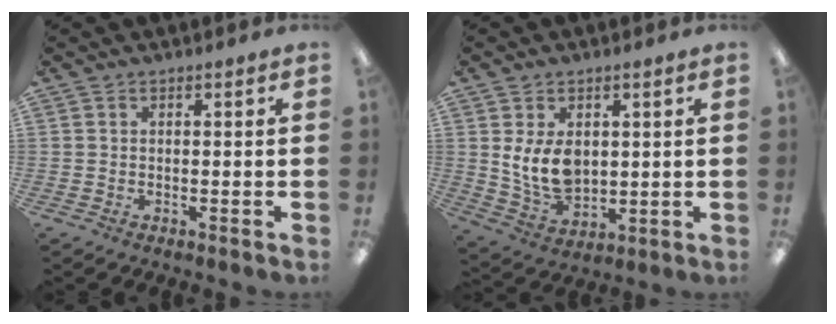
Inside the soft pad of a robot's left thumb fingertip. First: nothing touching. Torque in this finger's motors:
{"motor_torque": [1.37, 1.90, 0.79, -0.81, 0.09]}